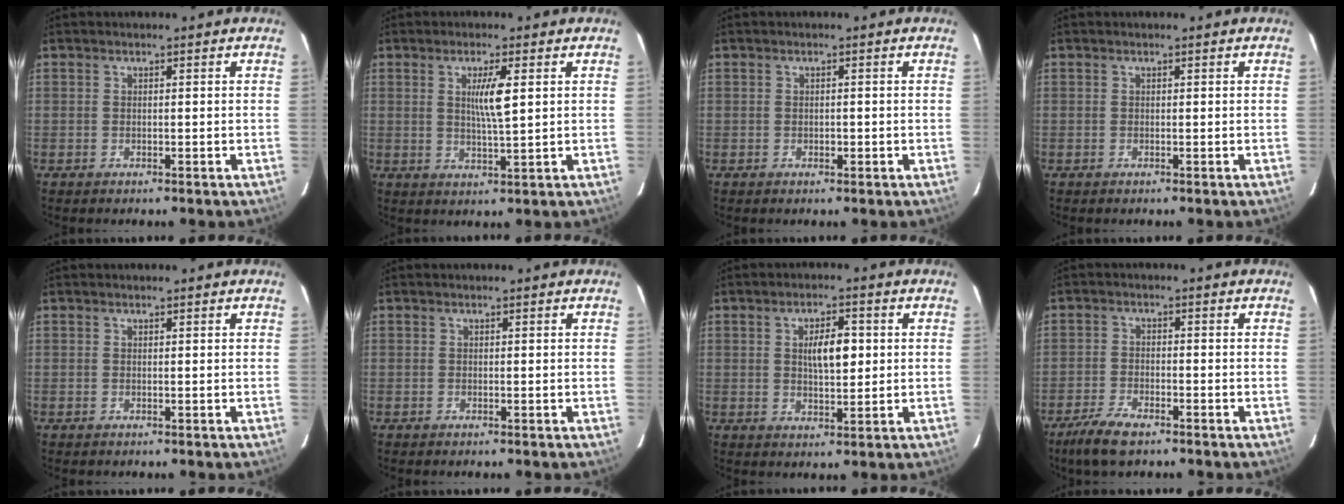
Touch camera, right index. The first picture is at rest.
{"total": 4.9, "force": [1.3, 0.0, 4.7], "torque": [-0.085, -0.007, 0.023]}
{"total": 0.8, "force": [-0.2, 0.5, 0.5], "torque": [-0.009, 0.001, -0.001]}
{"total": 0.0}
{"total": 0.0}
{"total": 0.0}
{"total": 5.7, "force": [1.0, 1.9, 5.3], "torque": [-0.087, 0.006, 0.020]}
{"total": 5.4, "force": [-4.0, 1.3, 3.3], "torque": [-0.075, -0.009, -0.074]}